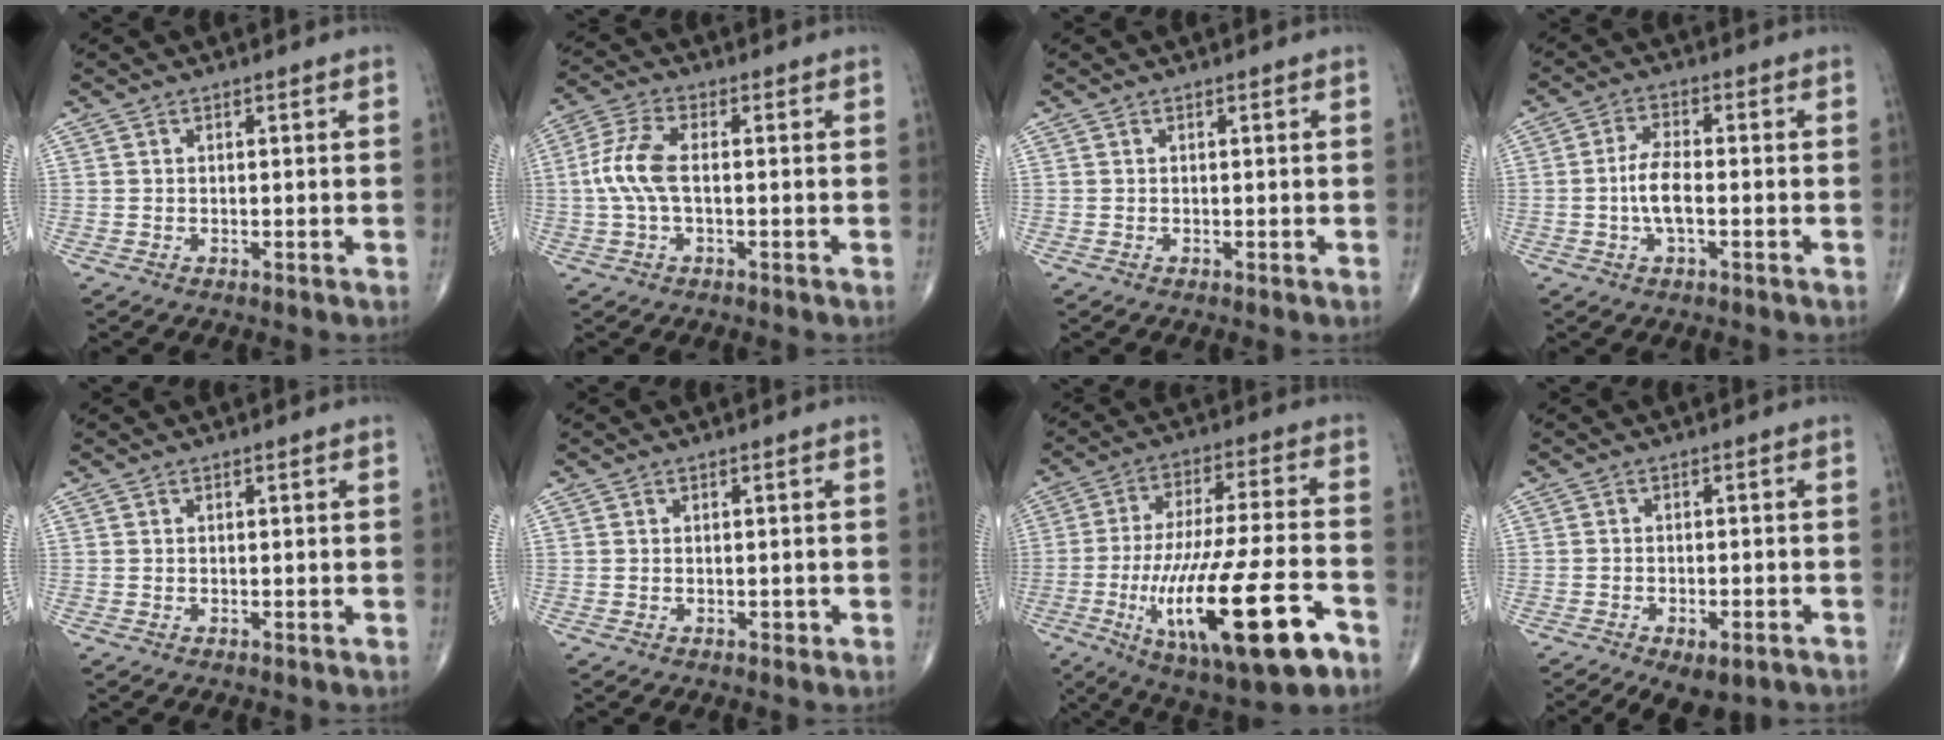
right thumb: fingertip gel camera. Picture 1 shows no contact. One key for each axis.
{"total": 7.3, "fx": -0.3, "fy": 3.1, "fz": 6.6, "tx": -0.166, "ty": 0.017, "tz": -0.009}
{"total": 0.0}
{"total": 5.6, "fx": -1.1, "fy": 2.0, "fz": 5.1, "tx": -0.107, "ty": 0.011, "tz": -0.025}
{"total": 0.0}
{"total": 0.5, "fx": -0.2, "fy": 0.4, "fz": 0.2, "tx": 0.002, "ty": 0.002, "tz": -0.005}
{"total": 23.2, "fx": -9.1, "fy": 6.1, "fz": 20.5, "tx": -0.388, "ty": 0.009, "tz": -0.137}
{"total": 7.8, "fx": -5.0, "fy": 3.7, "fz": 4.8, "tx": -0.070, "ty": 0.017, "tz": -0.069}